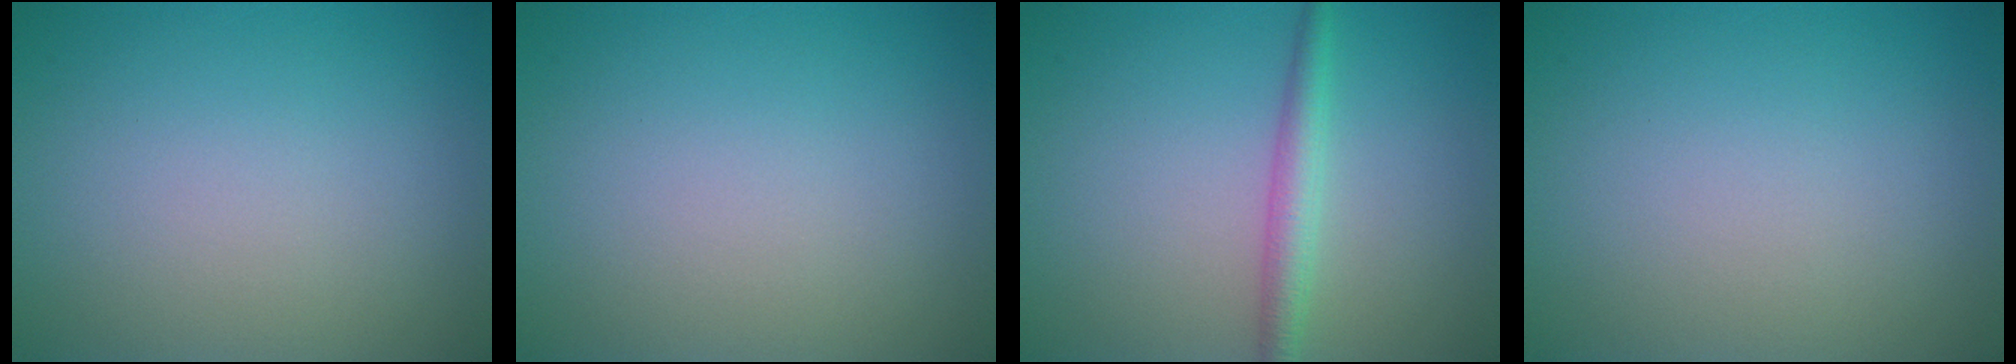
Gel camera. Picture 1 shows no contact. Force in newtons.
{"total": 0.0}
{"total": 2.4, "press": 2.4, "slide": 0.1}
{"total": 0.0}